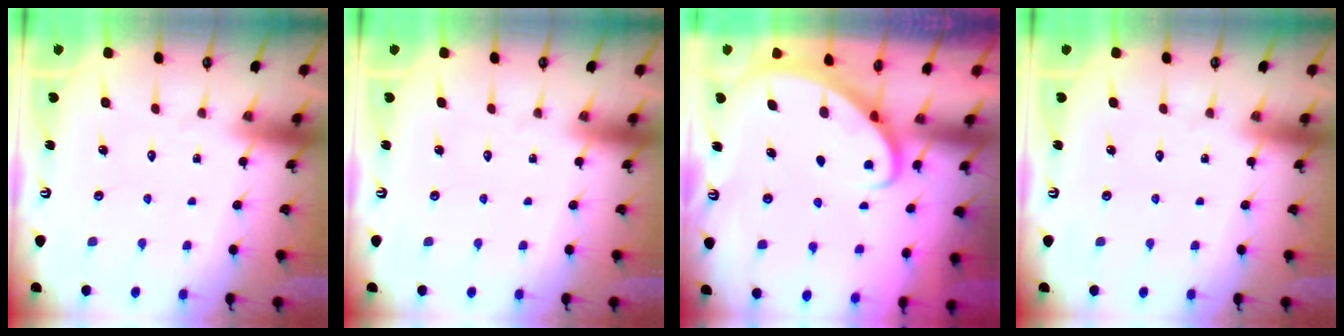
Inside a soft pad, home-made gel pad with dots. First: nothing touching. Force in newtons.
{"total": 0.0}
{"total": 2.7, "press": 2.7, "slide": 0.2}
{"total": 0.0}